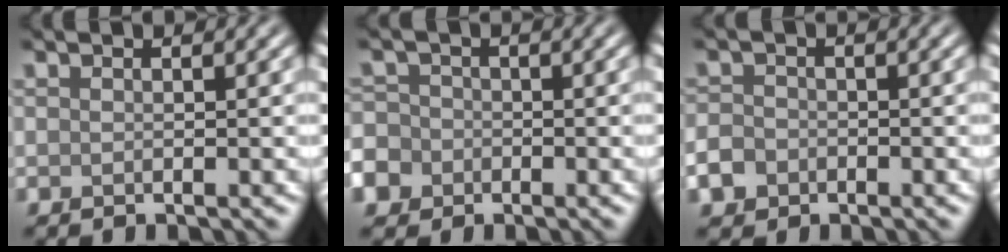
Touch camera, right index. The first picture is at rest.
{"total": 6.3, "force": [-3.4, 5.1, 1.6], "torque": [-0.040, -0.015, -0.076]}
{"total": 2.3, "force": [-1.1, 1.9, 0.8], "torque": [-0.015, -0.002, -0.026]}